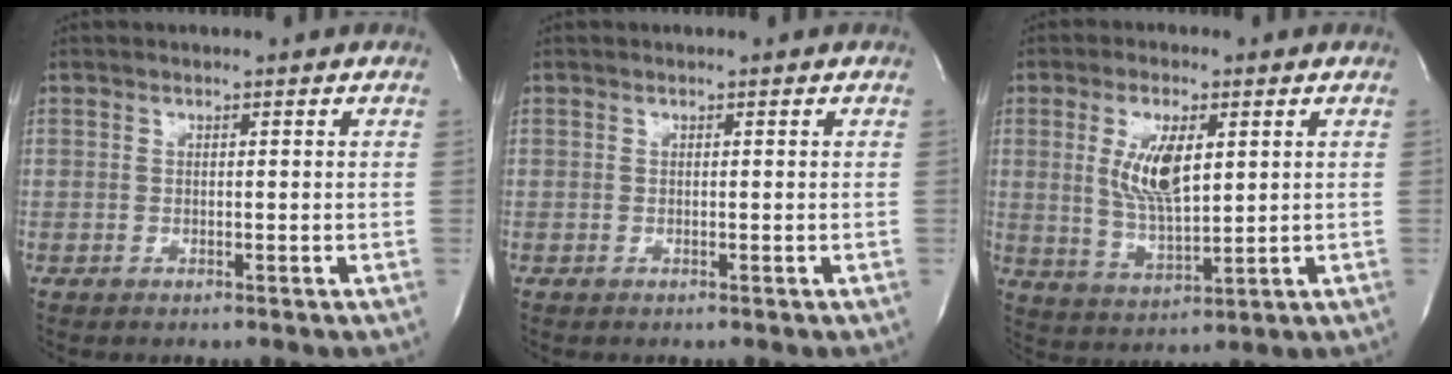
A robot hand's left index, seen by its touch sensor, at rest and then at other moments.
{"total": 0.0}
{"total": 8.3, "force": [1.9, 2.6, 7.6], "torque": [-0.155, -0.004, 0.043]}